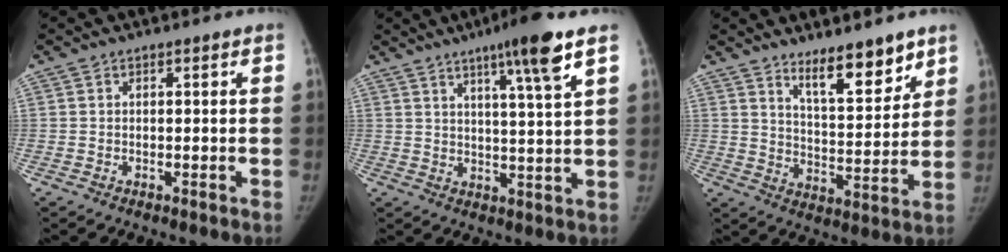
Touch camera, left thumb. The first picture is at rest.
{"total": 10.5, "force": [6.0, 0.1, 8.5], "torque": [-0.132, -0.028, 0.091]}
{"total": 11.2, "force": [8.2, 3.4, 6.8], "torque": [-0.078, -0.069, 0.139]}